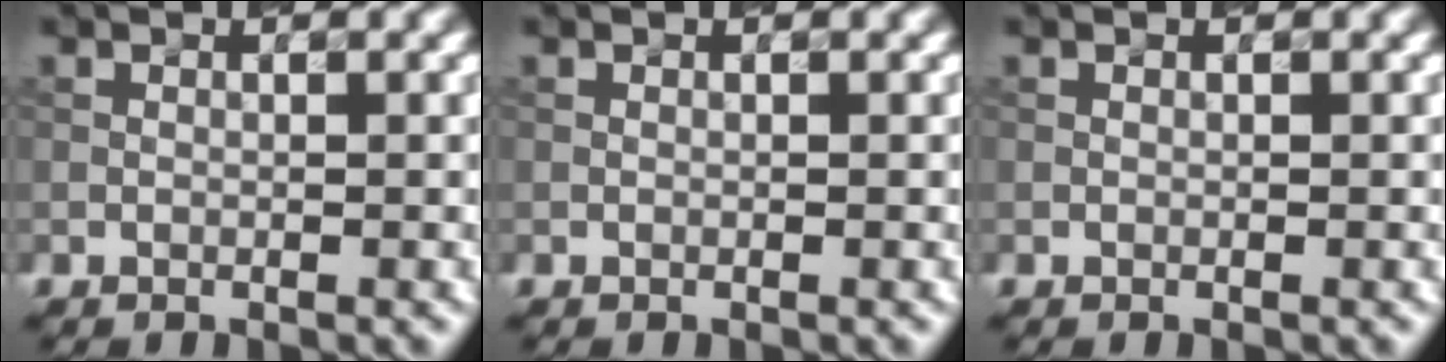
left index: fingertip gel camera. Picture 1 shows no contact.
{"total": 0.0}
{"total": 0.0}